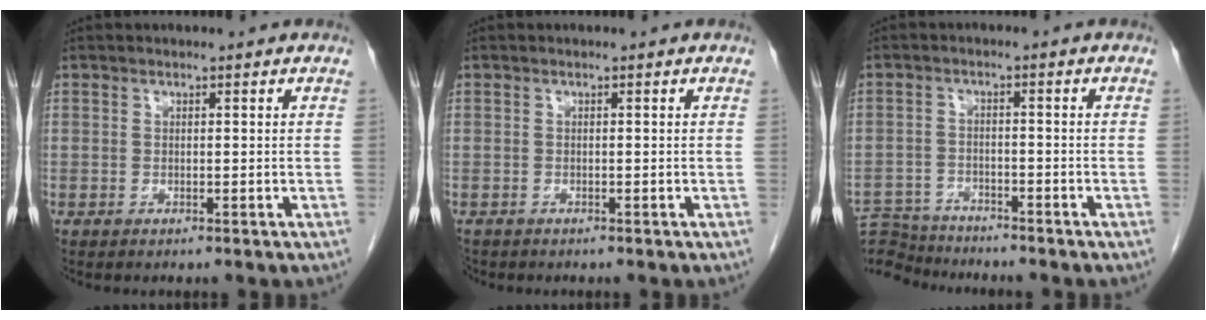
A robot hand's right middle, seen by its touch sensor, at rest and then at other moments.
{"total": 1.2, "force": [-1.0, 0.6, 0.2], "torque": [-0.011, -0.002, -0.017]}
{"total": 8.3, "force": [-8.2, 1.3, 0.5], "torque": [-0.010, 0.005, -0.144]}